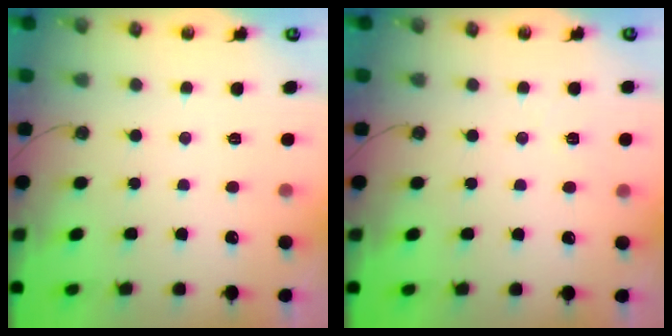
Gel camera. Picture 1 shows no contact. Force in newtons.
{"total": 2.2, "press": 2.1, "slide": 0.7}